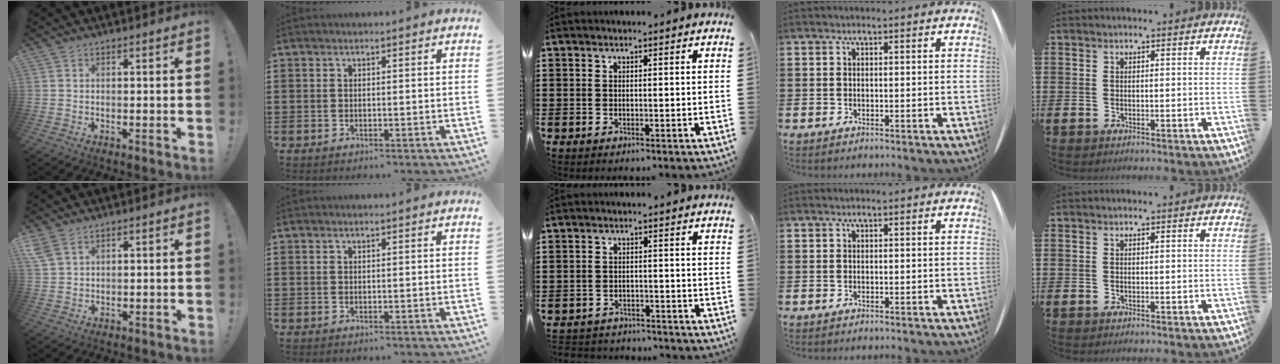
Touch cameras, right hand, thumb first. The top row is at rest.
{"thumb": {"total": 4.3, "force": [2.6, 2.3, 2.5], "torque": [-0.046, -0.007, 0.055]}, "middle": {"total": 2.5, "force": [-2.4, 0.5, -0.3], "torque": [-0.001, 0.000, -0.055]}}